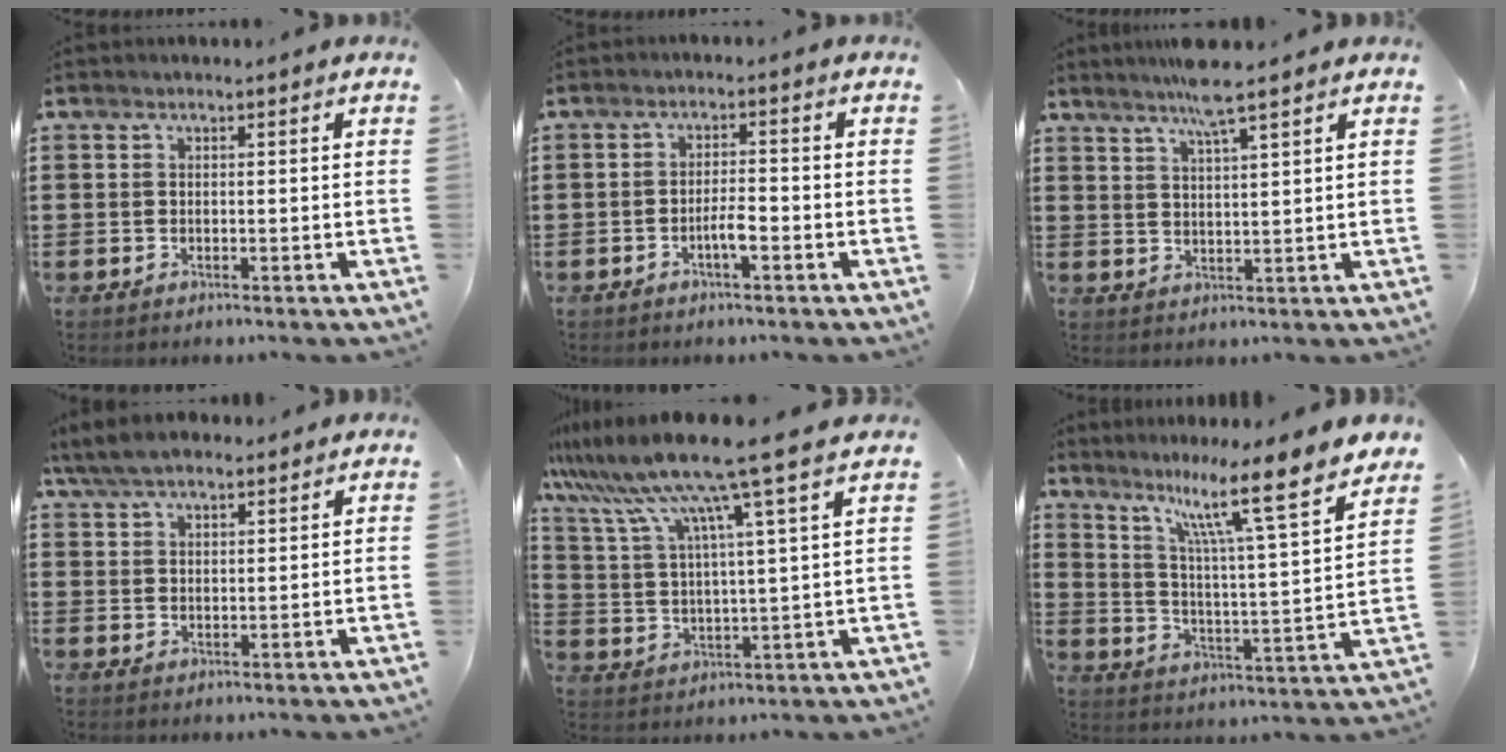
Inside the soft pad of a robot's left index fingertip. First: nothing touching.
{"total": 3.1, "force": [-1.5, 0.6, 2.6], "torque": [-0.055, 0.002, -0.030]}
{"total": 5.6, "force": [4.5, -0.2, 3.4], "torque": [-0.078, -0.004, 0.080]}
{"total": 5.4, "force": [4.7, 1.7, 2.3], "torque": [-0.057, -0.002, 0.088]}
{"total": 11.8, "force": [9.5, -0.6, 6.9], "torque": [-0.171, -0.052, 0.154]}
{"total": 11.8, "force": [8.7, 0.2, 8.0], "torque": [-0.158, -0.061, 0.132]}